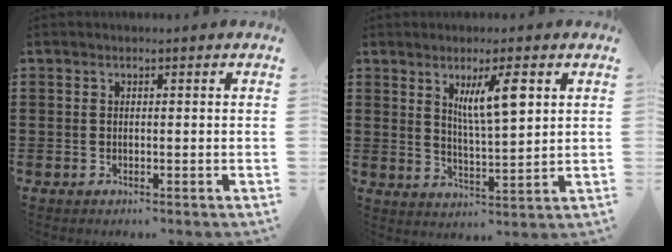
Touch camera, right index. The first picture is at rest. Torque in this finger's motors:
{"motor_torque": [1.06, 0.48, 0.35, 0.14]}